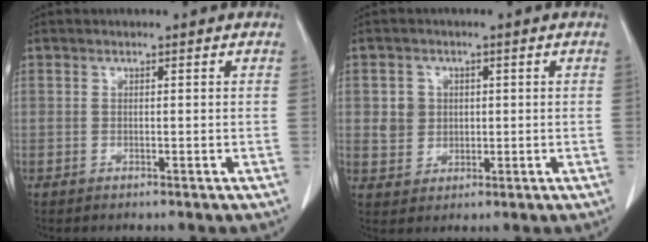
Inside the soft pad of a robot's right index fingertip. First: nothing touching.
{"total": 4.1, "force": [0.8, 3.9, 1.1], "torque": [-0.020, 0.013, 0.020]}